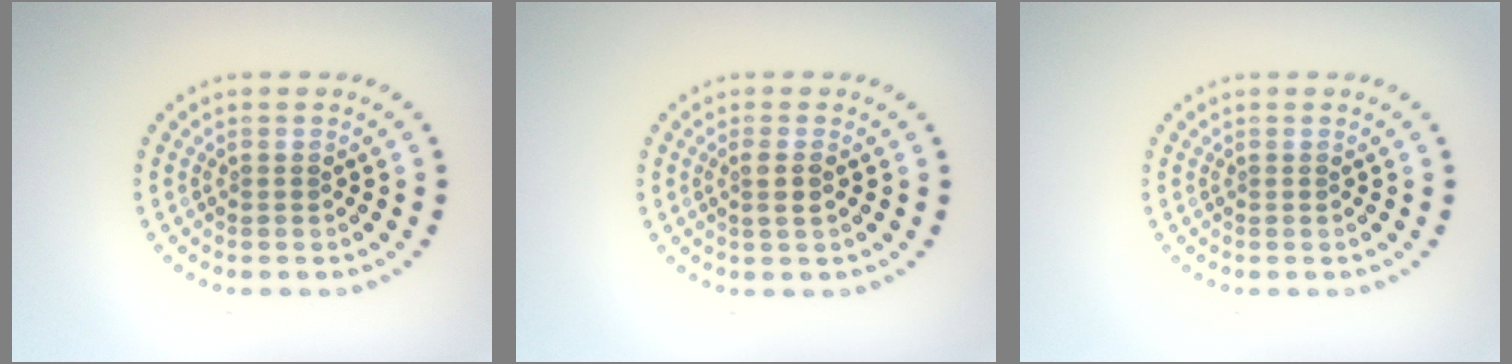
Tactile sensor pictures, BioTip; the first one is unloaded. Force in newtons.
{"total": 1.5, "press": 1.3, "slide": 0.8}
{"total": 0.0}